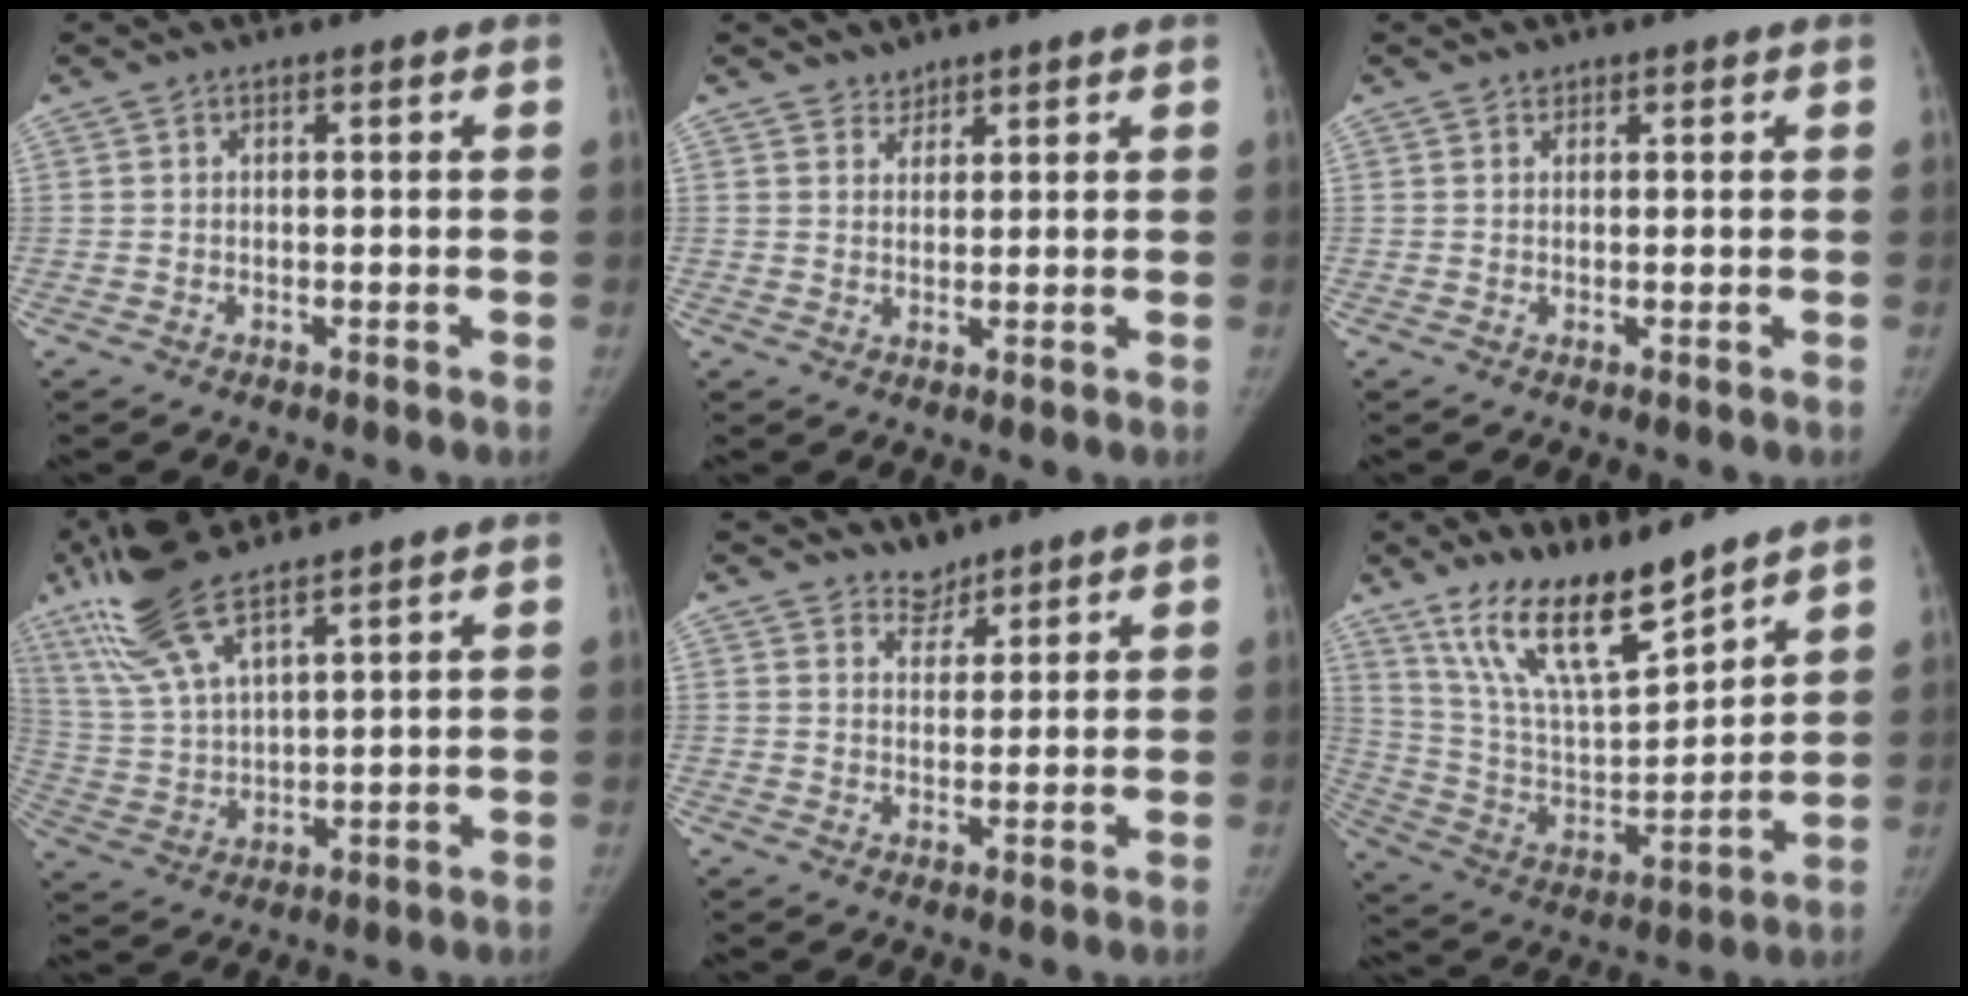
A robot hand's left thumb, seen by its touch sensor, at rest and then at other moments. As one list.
[{"total": 2.3, "force": [2.0, 1.2, -0.2], "torque": [0.022, -0.015, 0.028]}, {"total": 0.8, "force": [0.6, 0.5, 0.0], "torque": [0.007, -0.004, 0.007]}, {"total": 14.0, "force": [9.9, 3.9, 9.1], "torque": [-0.190, -0.027, 0.204]}, {"total": 3.3, "force": [2.8, 1.7, 0.0], "torque": [0.022, -0.021, 0.043]}, {"total": 17.3, "force": [13.2, 4.8, 10.0], "torque": [-0.151, -0.072, 0.255]}]